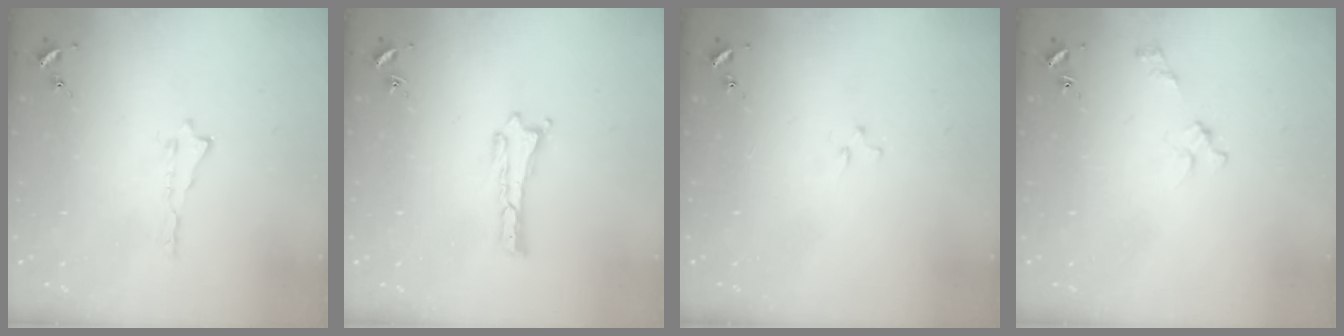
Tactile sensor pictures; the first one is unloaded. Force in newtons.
{"total": 0.0}
{"total": 0.7, "press": 0.7, "slide": 0.2}
{"total": 2.7, "press": 2.6, "slide": 0.3}